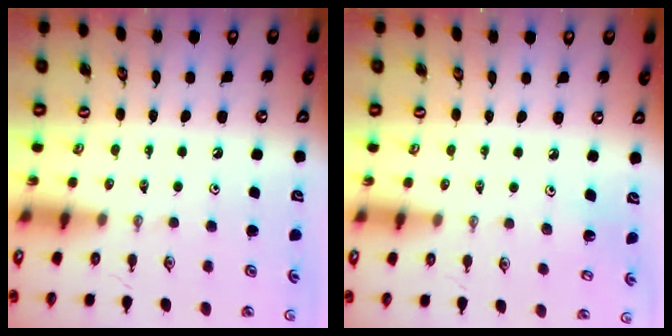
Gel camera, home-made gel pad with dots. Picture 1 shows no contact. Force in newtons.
{"total": 3.3, "press": 3.3, "slide": 0.3}